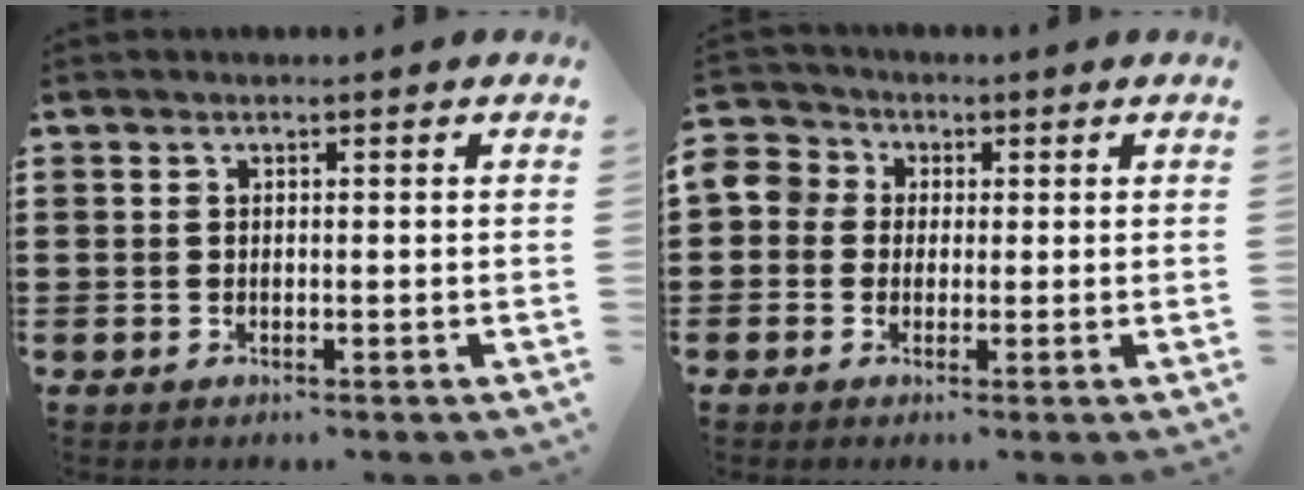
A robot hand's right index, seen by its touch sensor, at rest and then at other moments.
{"total": 4.3, "force": [0.0, 4.1, 1.1], "torque": [-0.046, 0.007, -0.005]}